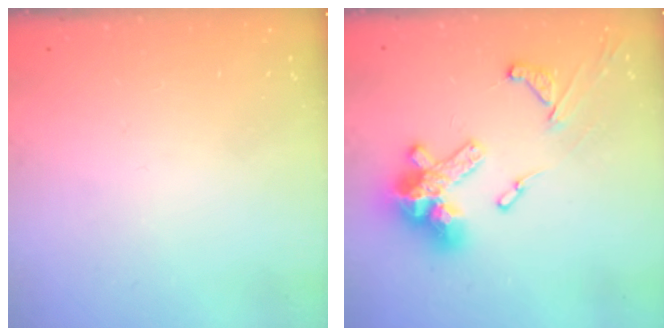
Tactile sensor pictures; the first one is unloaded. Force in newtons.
{"total": 17.9, "press": 17.7, "slide": 2.1}